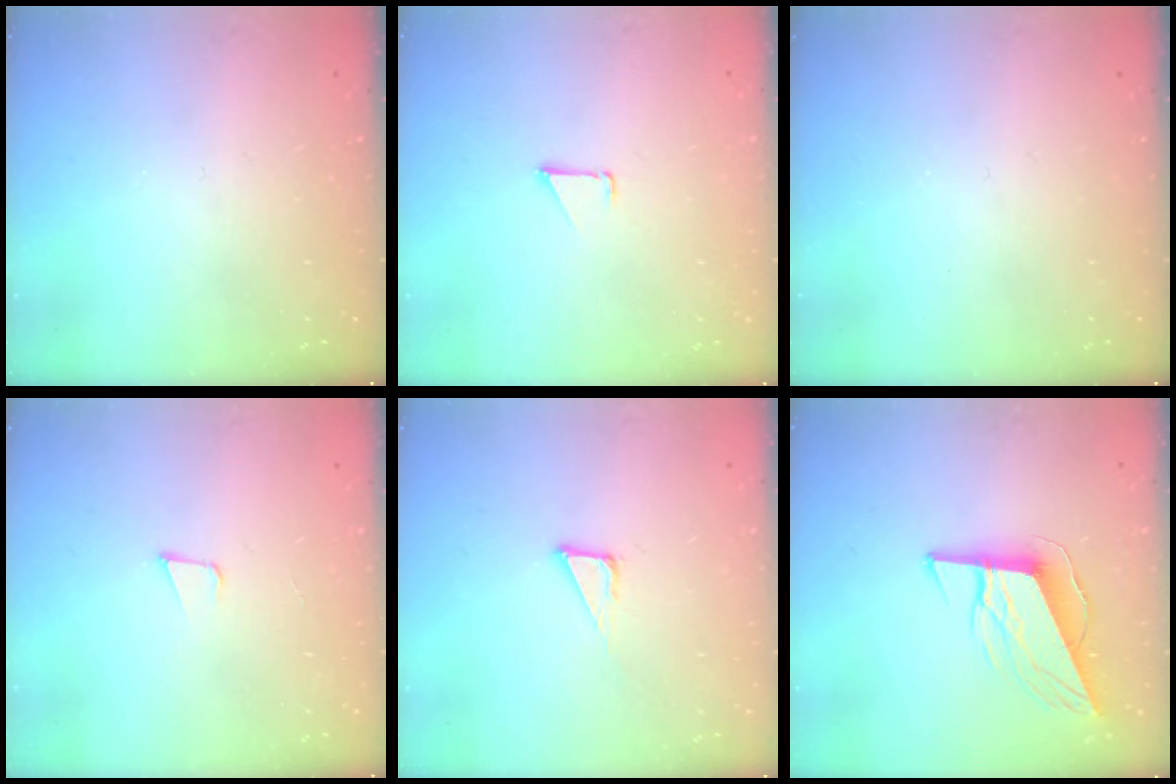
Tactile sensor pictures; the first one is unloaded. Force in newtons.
{"total": 0.9, "press": 0.9, "slide": 0.1}
{"total": 0.0}
{"total": 3.2, "press": 1.9, "slide": 2.6}
{"total": 3.8, "press": 3.8, "slide": 0.2}
{"total": 13.0, "press": 12.6, "slide": 3.2}